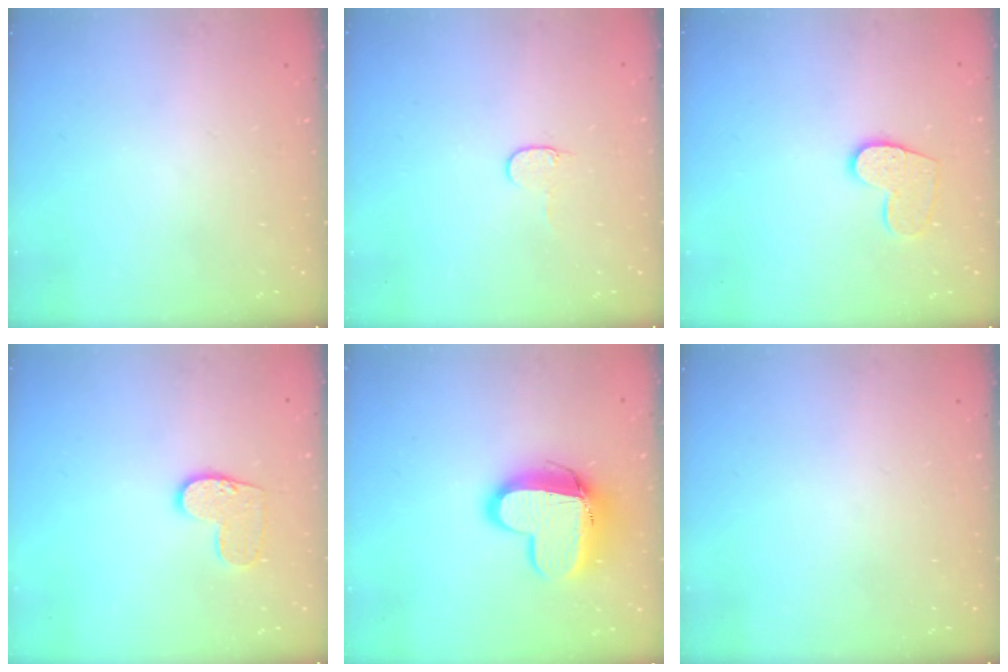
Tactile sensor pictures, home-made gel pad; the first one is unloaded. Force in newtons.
{"total": 4.0, "press": 4.0, "slide": 0.4}
{"total": 9.9, "press": 9.9, "slide": 0.7}
{"total": 9.0, "press": 9.0, "slide": 0.5}
{"total": 14.1, "press": 14.1, "slide": 1.1}
{"total": 0.0}